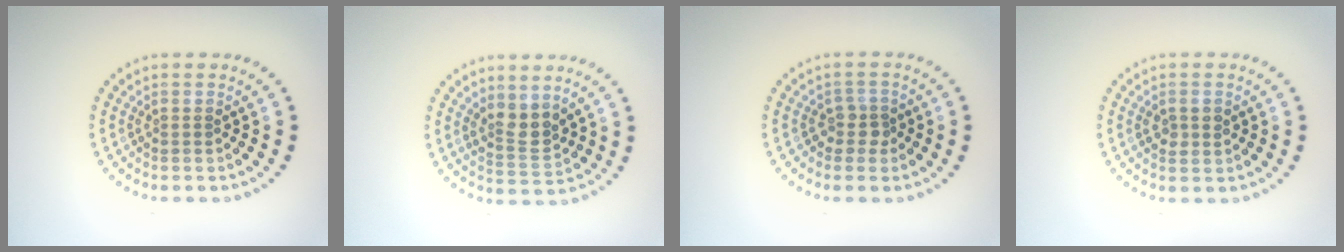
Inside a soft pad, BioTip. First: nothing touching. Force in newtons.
{"total": 2.5, "press": 2.1, "slide": 1.3}
{"total": 1.6, "press": 1.4, "slide": 0.9}
{"total": 1.5, "press": 1.5, "slide": 0.1}